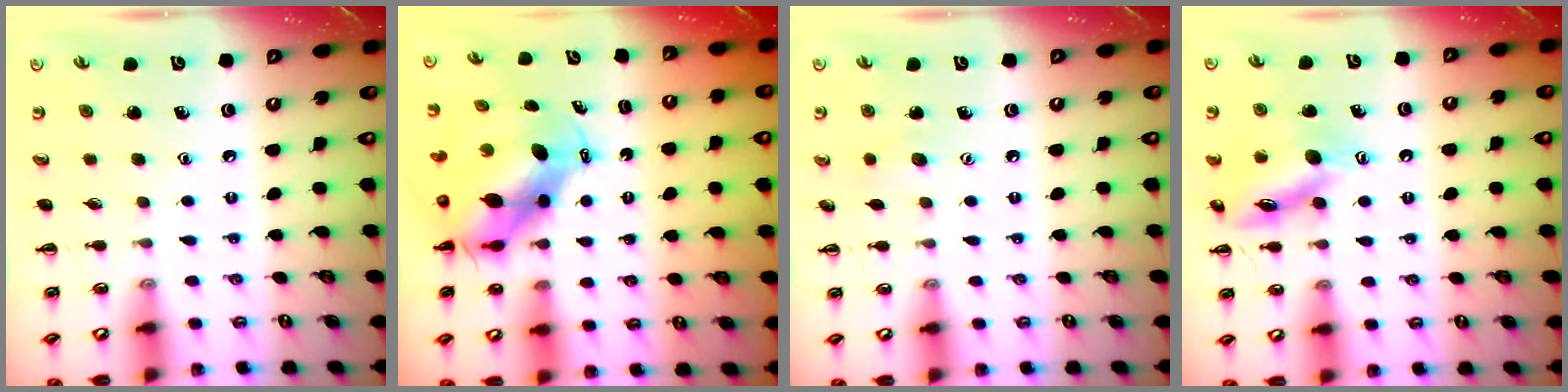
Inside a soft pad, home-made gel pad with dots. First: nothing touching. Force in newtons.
{"total": 7.8, "press": 7.6, "slide": 1.8}
{"total": 5.4, "press": 5.3, "slide": 0.9}
{"total": 13.7, "press": 13.6, "slide": 1.4}